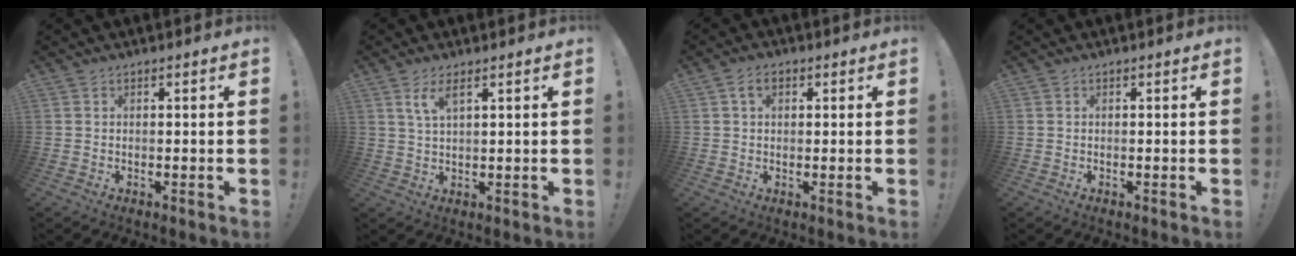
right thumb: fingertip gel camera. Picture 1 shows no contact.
{"total": 4.6, "force": [2.6, 1.0, 3.7], "torque": [-0.068, -0.005, 0.044]}
{"total": 3.4, "force": [1.2, 2.1, 2.3], "torque": [-0.031, 0.002, 0.020]}
{"total": 0.0}